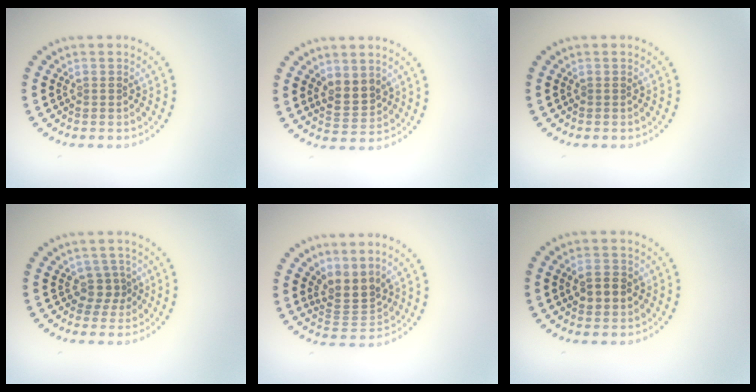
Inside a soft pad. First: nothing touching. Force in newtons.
{"total": 2.5, "press": 2.3, "slide": 0.9}
{"total": 0.0}
{"total": 1.8, "press": 1.1, "slide": 1.4}
{"total": 3.1, "press": 2.2, "slide": 2.2}
{"total": 2.5, "press": 2.5, "slide": 0.3}